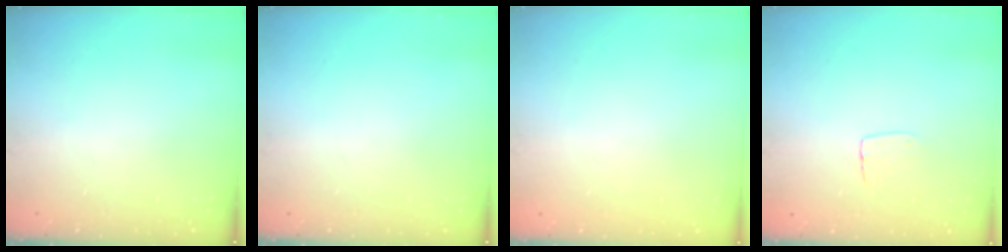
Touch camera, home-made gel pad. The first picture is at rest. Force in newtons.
{"total": 0.0}
{"total": 0.0}
{"total": 5.3, "press": 5.3, "slide": 0.4}